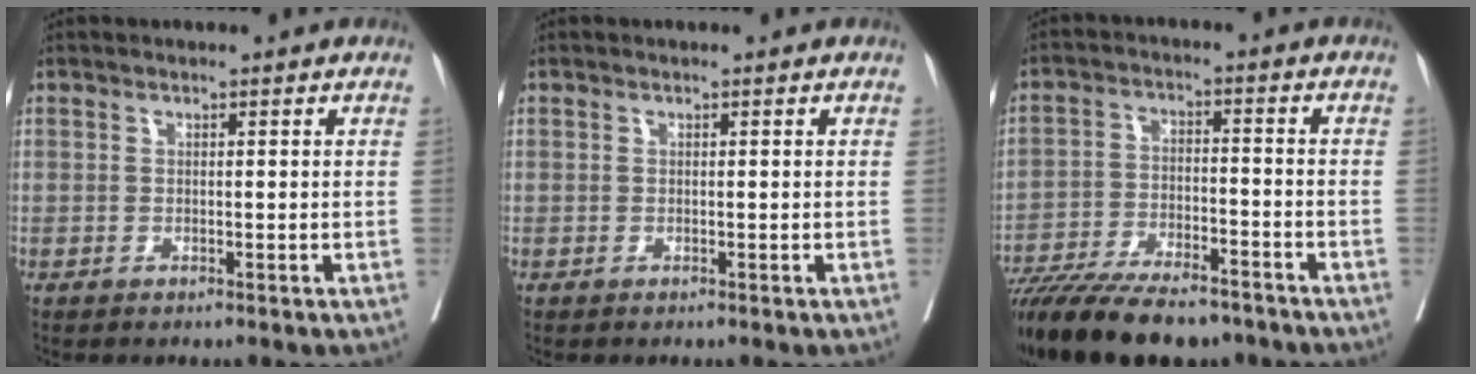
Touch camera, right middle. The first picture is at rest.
{"total": 0.0}
{"total": 18.4, "force": [-15.1, 4.7, 9.4], "torque": [-0.178, -0.023, -0.243]}